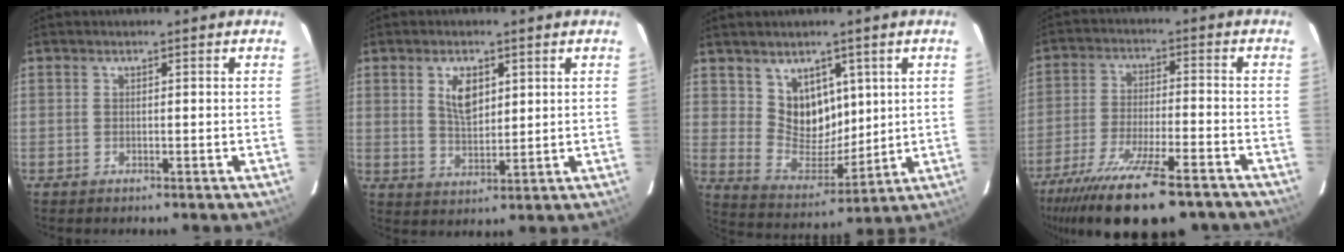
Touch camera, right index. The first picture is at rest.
{"total": 6.0, "force": [2.3, 3.1, 4.6], "torque": [-0.080, 0.003, 0.047]}
{"total": 9.8, "force": [4.5, 7.4, 4.5], "torque": [-0.077, -0.002, 0.102]}
{"total": 21.4, "force": [-16.4, 5.2, 12.8], "torque": [-0.252, -0.055, -0.261]}